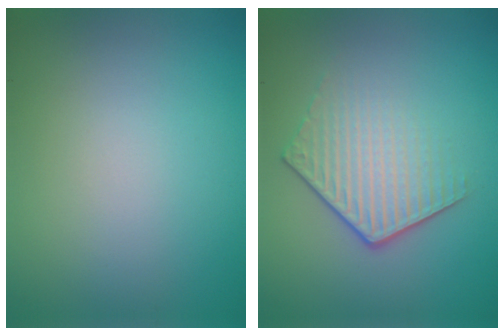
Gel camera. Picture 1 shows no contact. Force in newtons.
{"total": 4.3, "press": 3.0, "slide": 3.0}